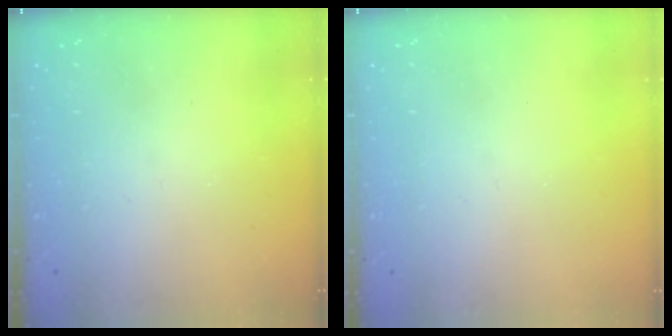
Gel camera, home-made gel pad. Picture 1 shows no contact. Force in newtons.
{"total": 0.0}